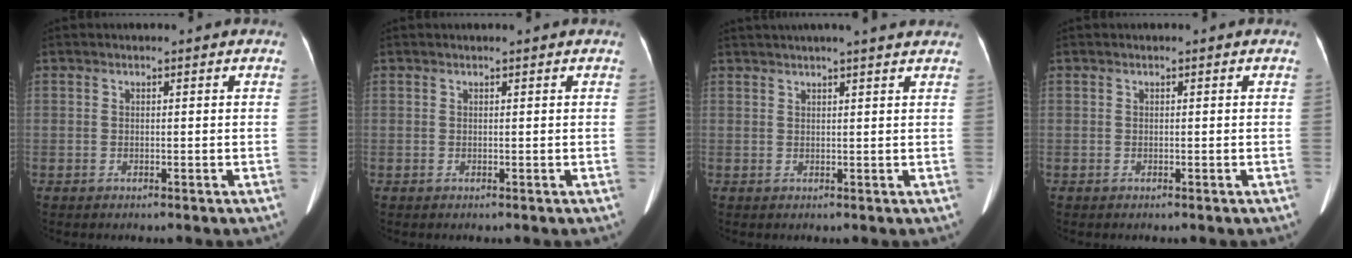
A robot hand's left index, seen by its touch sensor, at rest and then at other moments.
{"total": 0.8, "force": [0.8, 0.0, 0.3], "torque": [-0.005, 0.011, 0.013]}
{"total": 9.6, "force": [8.4, 0.0, 4.7], "torque": [-0.075, 0.025, 0.097]}
{"total": 0.0}